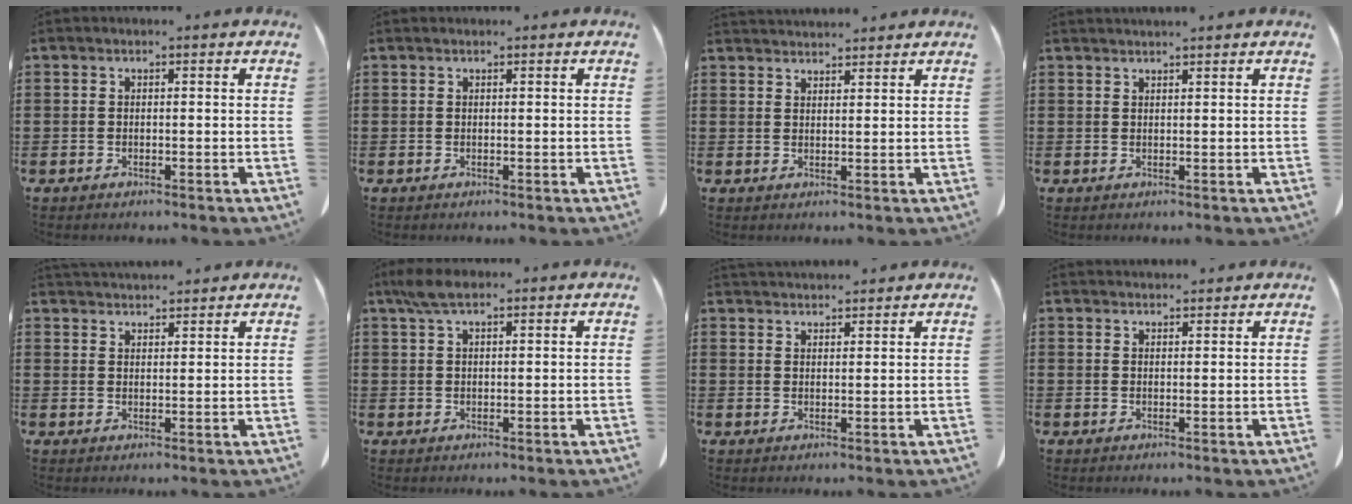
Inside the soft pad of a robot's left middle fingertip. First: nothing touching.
{"total": 0.0}
{"total": 2.6, "force": [2.6, 0.1, 0.0], "torque": [-0.006, -0.005, 0.049]}
{"total": 1.2, "force": [1.2, -0.1, 0.1], "torque": [-0.004, -0.002, 0.023]}
{"total": 3.1, "force": [3.1, 0.3, 0.2], "torque": [-0.012, -0.008, 0.059]}
{"total": 3.7, "force": [2.4, 1.2, 2.6], "torque": [-0.056, 0.006, 0.043]}
{"total": 2.7, "force": [2.7, 0.2, 0.0], "torque": [-0.008, -0.006, 0.052]}
{"total": 2.0, "force": [1.9, 0.2, 0.1], "torque": [-0.006, -0.001, 0.037]}